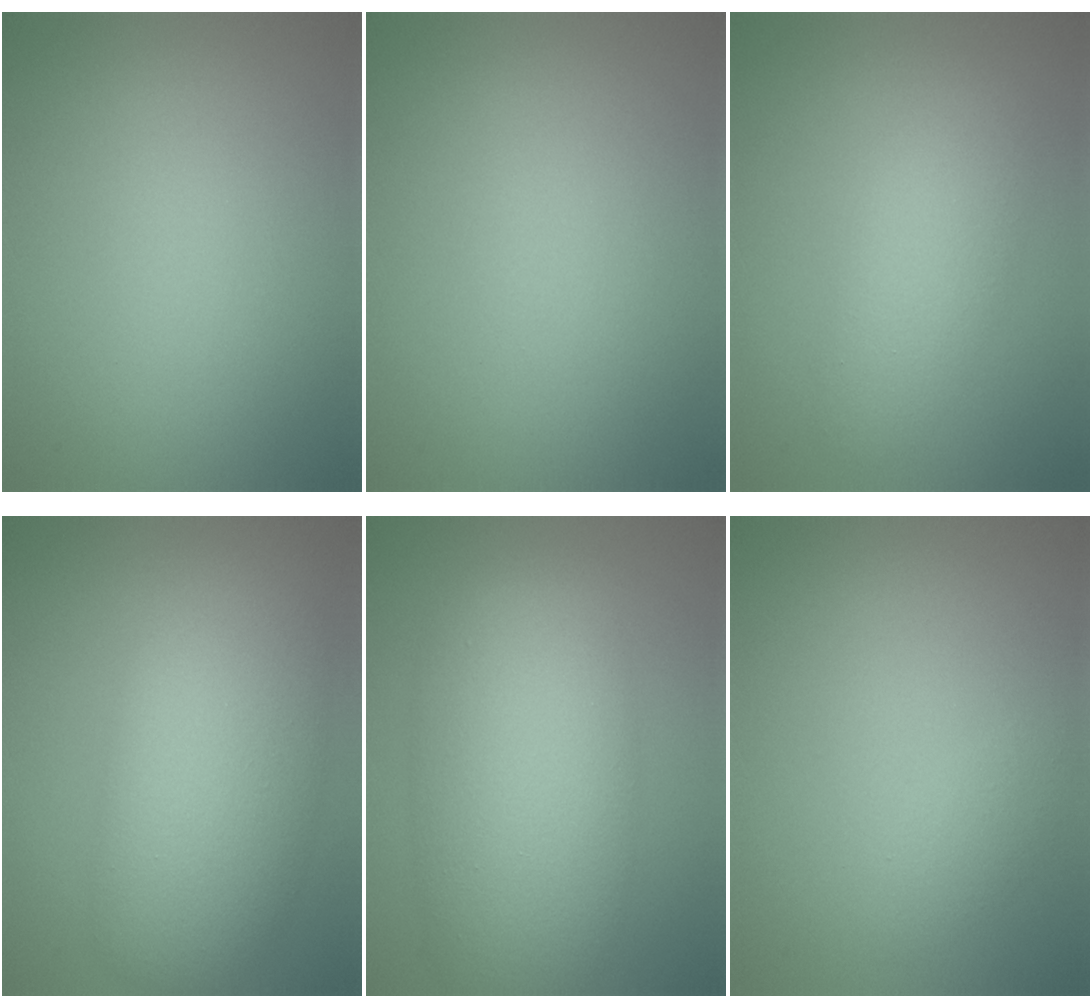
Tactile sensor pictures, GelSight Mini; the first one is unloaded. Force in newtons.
{"total": 0.0}
{"total": 3.4, "press": 3.4, "slide": 0.2}
{"total": 9.0, "press": 8.9, "slide": 0.5}
{"total": 10.0, "press": 9.9, "slide": 0.4}
{"total": 1.1, "press": 1.1, "slide": 0.1}